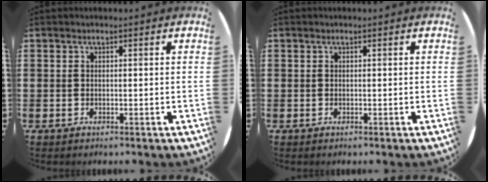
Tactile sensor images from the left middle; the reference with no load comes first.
{"total": 0.0}